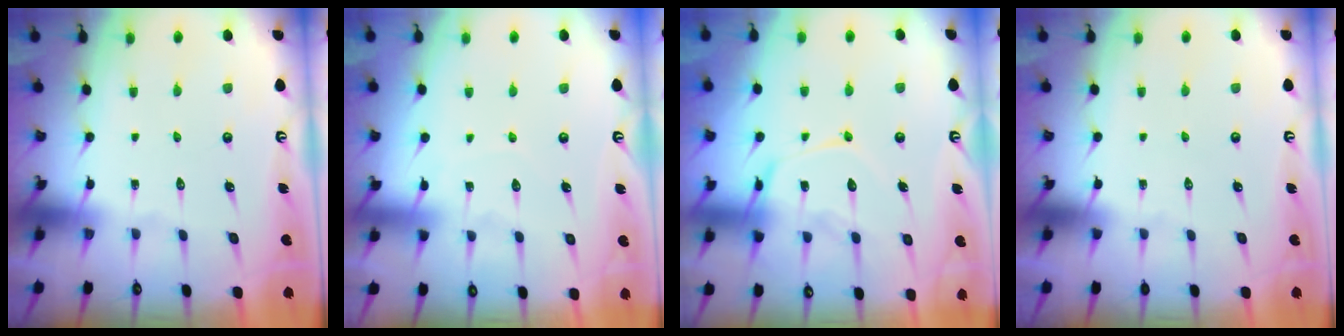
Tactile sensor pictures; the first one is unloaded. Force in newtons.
{"total": 5.4, "press": 5.4, "slide": 0.5}
{"total": 15.5, "press": 15.5, "slide": 1.2}
{"total": 0.0}